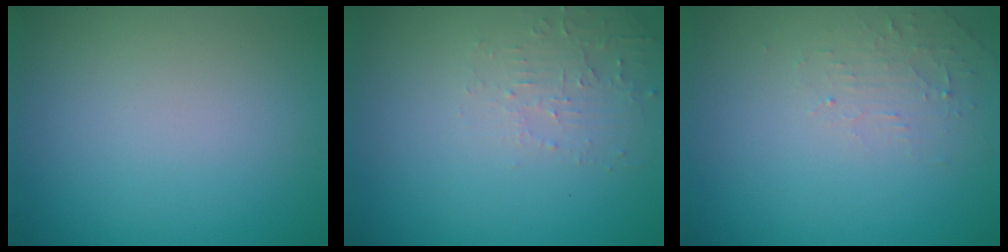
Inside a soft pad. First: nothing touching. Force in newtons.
{"total": 1.9, "press": 1.9, "slide": 0.3}
{"total": 1.6, "press": 1.5, "slide": 0.3}